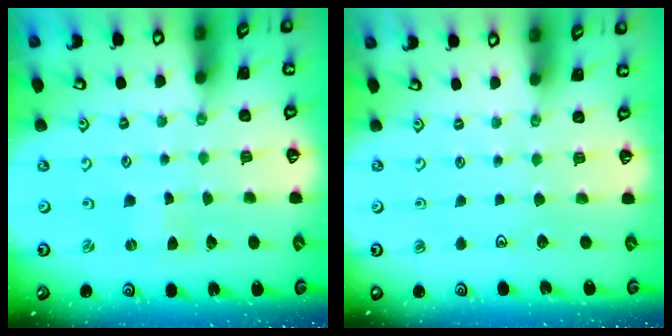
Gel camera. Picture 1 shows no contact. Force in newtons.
{"total": 0.0}